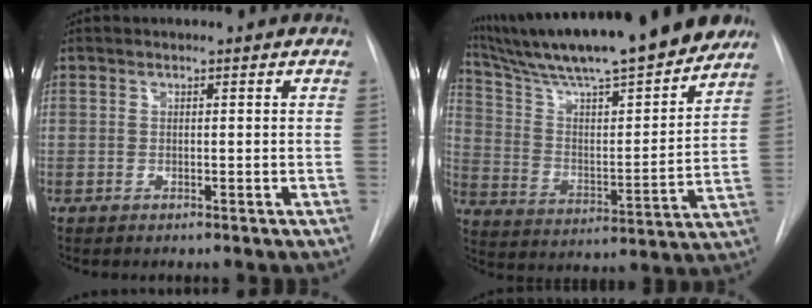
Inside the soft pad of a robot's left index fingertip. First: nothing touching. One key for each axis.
{"total": 24.7, "fx": 21.0, "fy": 2.2, "fz": 12.9, "tx": -0.221, "ty": -0.018, "tz": 0.320}